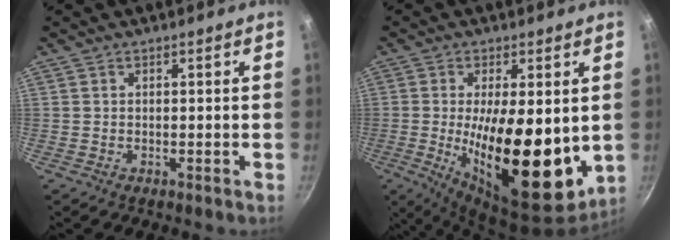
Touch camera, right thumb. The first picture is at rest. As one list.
[{"total": 20.3, "force": [-1.0, 7.9, 18.6], "torque": [-0.279, -0.027, -0.008]}]